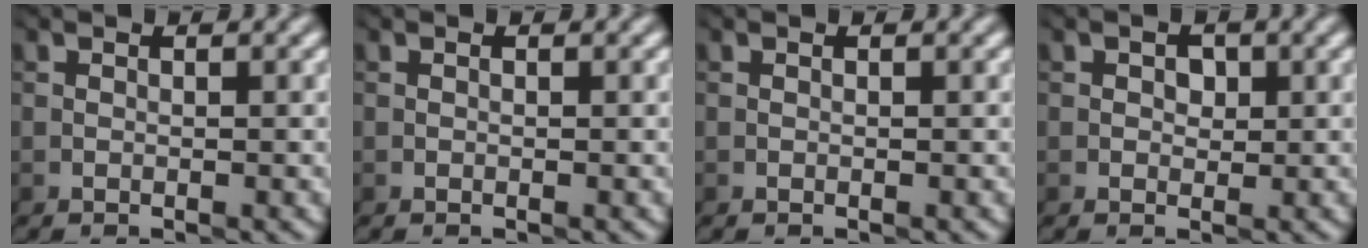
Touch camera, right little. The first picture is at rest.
{"total": 0.0}
{"total": 0.0}
{"total": 1.1, "force": [0.2, 0.8, 0.6], "torque": [-0.008, 0.001, 0.006]}